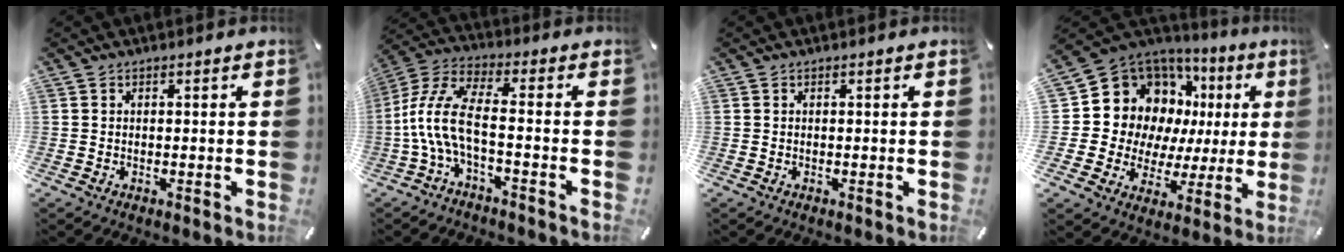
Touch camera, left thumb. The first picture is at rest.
{"total": 10.7, "force": [-2.4, 3.6, 9.8], "torque": [-0.212, -0.012, -0.046]}
{"total": 0.0}
{"total": 16.1, "force": [6.8, 13.1, 6.4], "torque": [-0.107, -0.067, 0.146]}